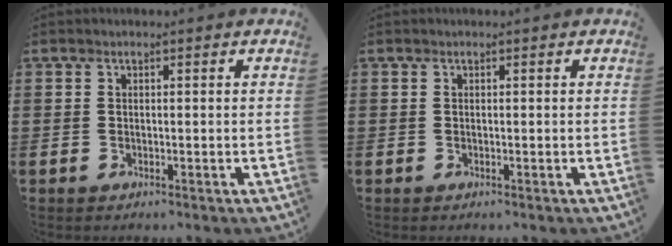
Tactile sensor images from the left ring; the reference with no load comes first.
{"total": 0.0}